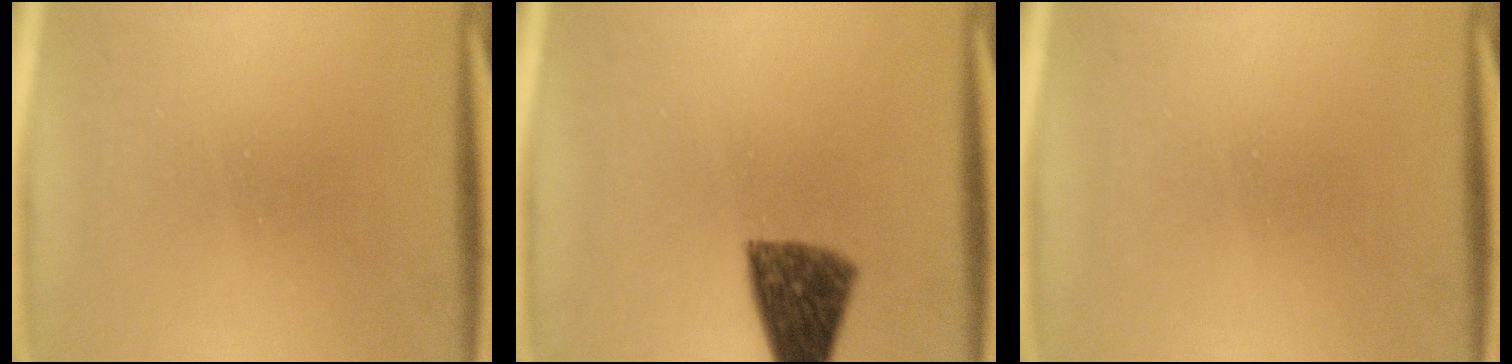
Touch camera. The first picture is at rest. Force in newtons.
{"total": 8.8}
{"total": 0.0}